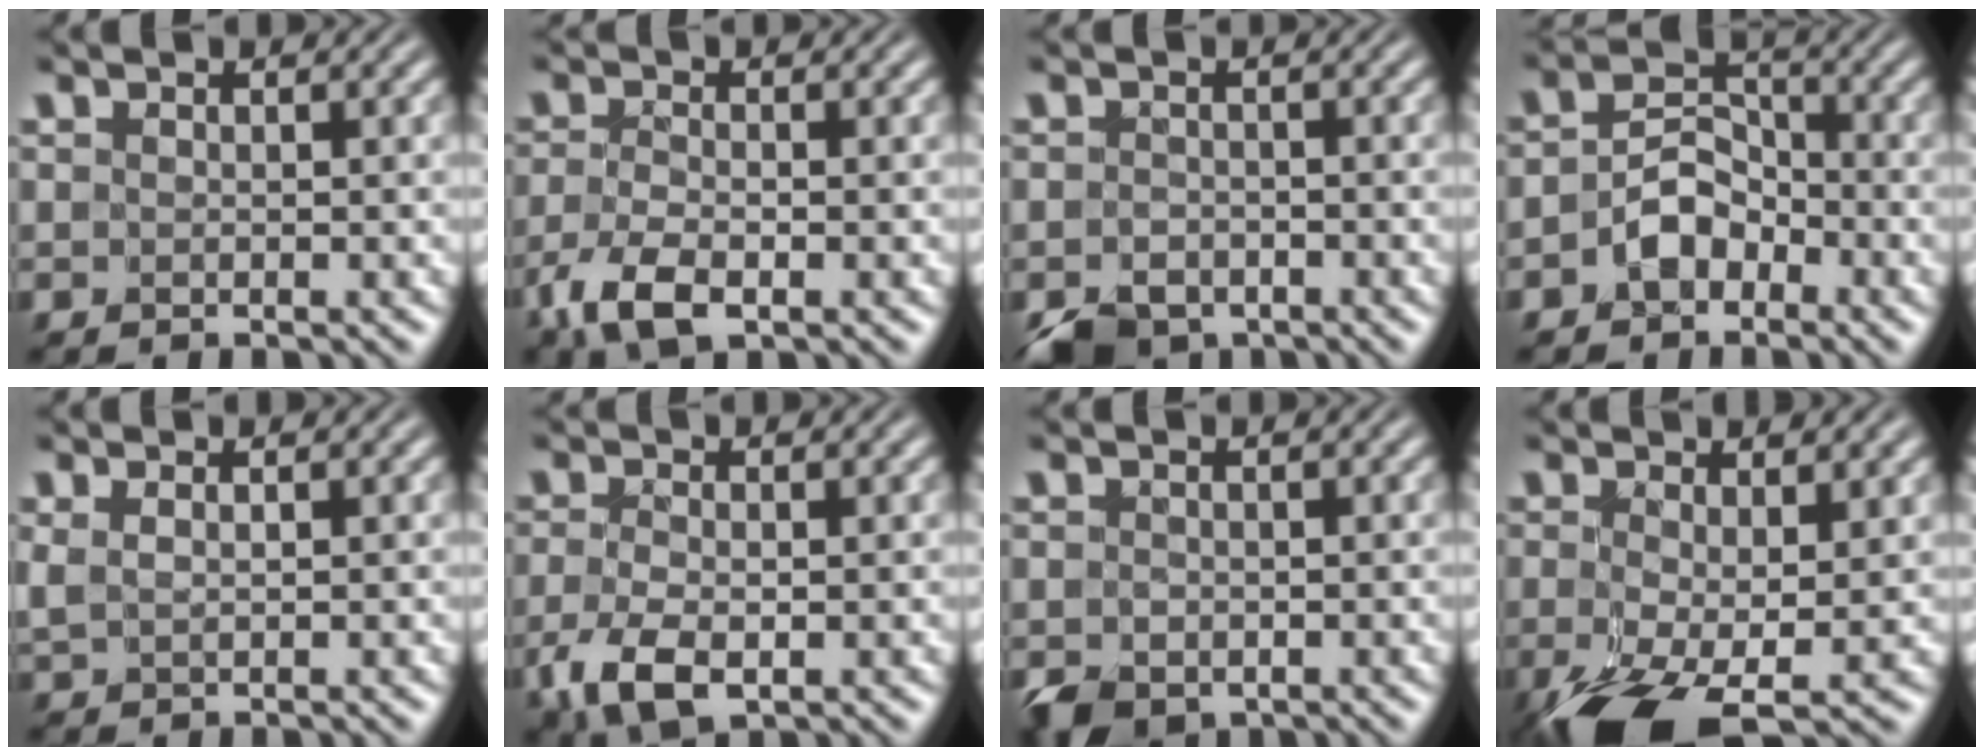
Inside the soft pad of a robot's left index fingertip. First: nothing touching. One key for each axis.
{"total": 3.7, "fx": -2.1, "fy": 1.5, "fz": 2.6, "tx": -0.065, "ty": -0.006, "tz": -0.046}
{"total": 3.4, "fx": -2.6, "fy": 1.8, "fz": 0.9, "tx": -0.012, "ty": -0.005, "tz": -0.050}
{"total": 3.0, "fx": -1.7, "fy": 2.1, "fz": 1.3, "tx": -0.017, "ty": 0.013, "tz": -0.033}
{"total": 0.8, "fx": 0.4, "fy": 0.4, "fz": 0.6, "tx": -0.016, "ty": 0.002, "tz": 0.013}
{"total": 4.3, "fx": -1.9, "fy": 2.2, "fz": 3.1, "tx": -0.078, "ty": -0.010, "tz": -0.038}
{"total": 2.3, "fx": -1.3, "fy": 1.6, "fz": 1.0, "tx": -0.016, "ty": -0.009, "tz": -0.026}
{"total": 6.9, "fx": -2.8, "fy": 2.9, "fz": 5.5, "tx": -0.121, "ty": -0.023, "tz": -0.048}